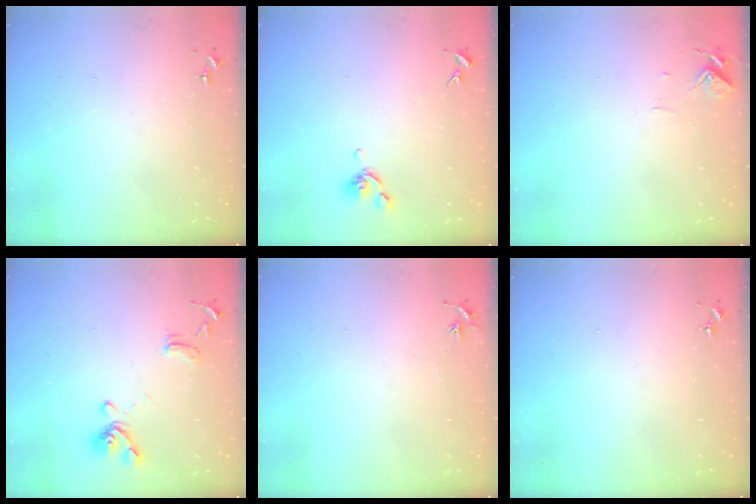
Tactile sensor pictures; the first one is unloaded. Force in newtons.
{"total": 6.7, "press": 6.6, "slide": 1.5}
{"total": 6.2, "press": 6.2, "slide": 0.5}
{"total": 13.1, "press": 13.0, "slide": 1.4}
{"total": 2.9, "press": 2.9, "slide": 0.3}
{"total": 0.0}